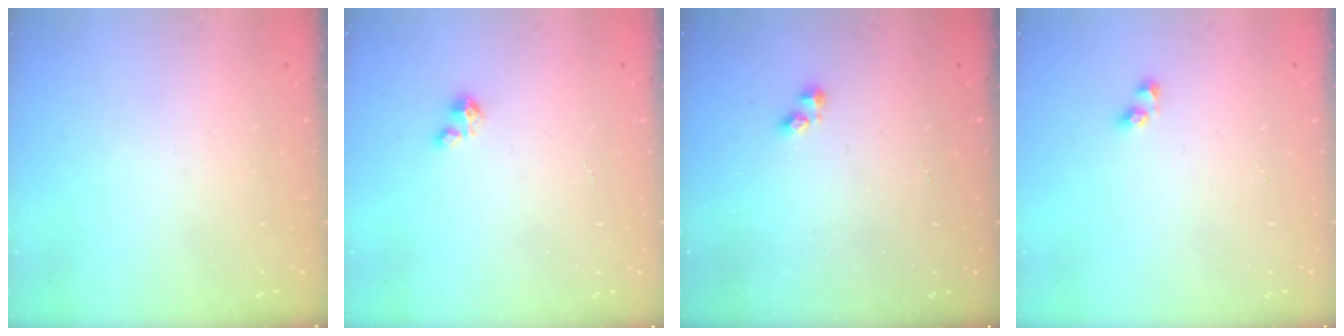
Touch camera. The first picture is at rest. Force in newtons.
{"total": 2.0, "press": 2.0, "slide": 0.1}
{"total": 2.3, "press": 2.2, "slide": 0.3}
{"total": 2.7, "press": 2.6, "slide": 0.6}